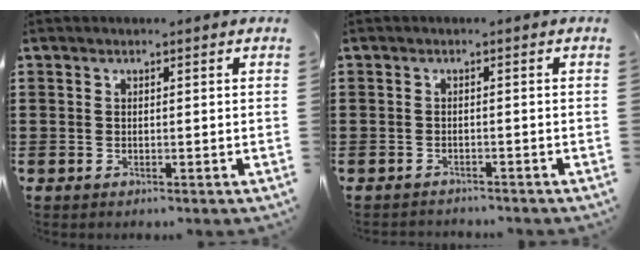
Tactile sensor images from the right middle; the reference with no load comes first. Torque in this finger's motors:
{"motor_torque": [-0.16, 0.42, -0.16, -0.01]}